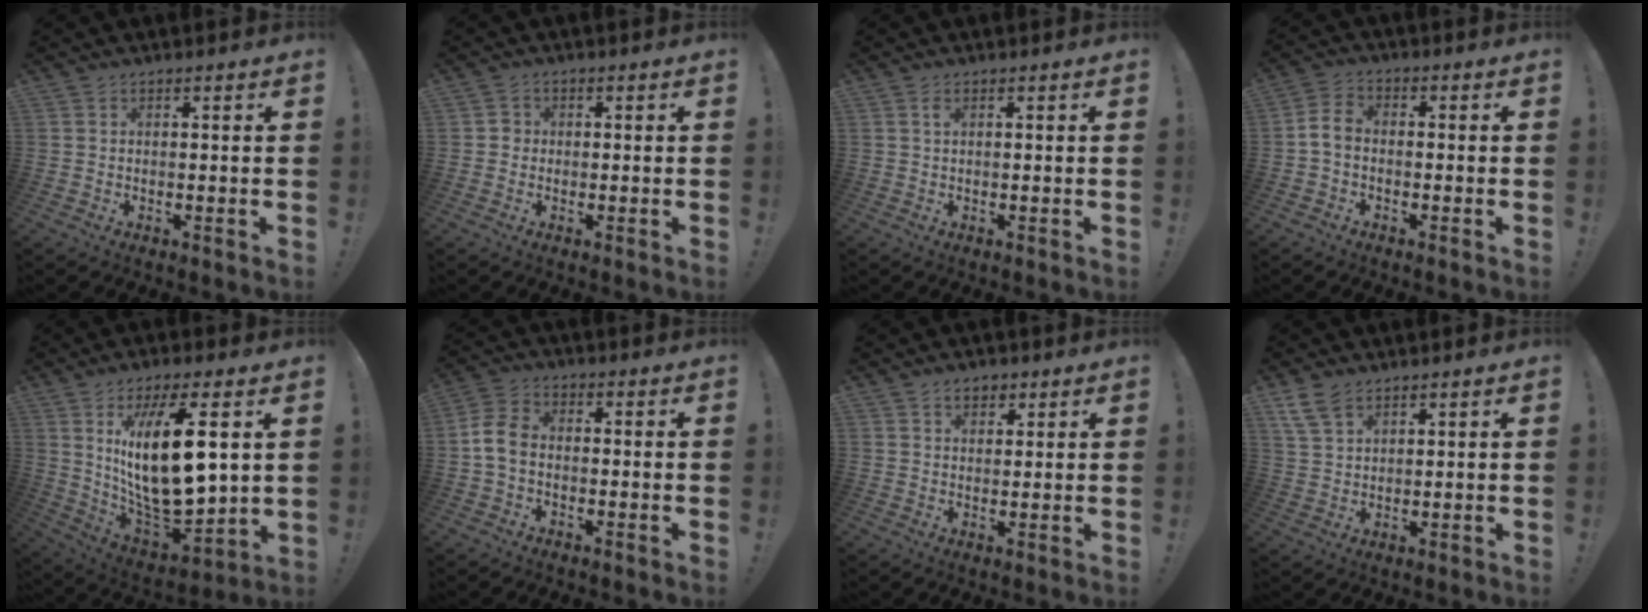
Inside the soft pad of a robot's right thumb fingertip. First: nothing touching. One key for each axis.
{"total": 2.4, "fx": -0.5, "fy": 2.2, "fz": 0.9, "tx": -0.014, "ty": 0.008, "tz": -0.010}
{"total": 1.1, "fx": 0.5, "fy": 0.2, "fz": 0.9, "tx": -0.014, "ty": -0.001, "tz": 0.008}
{"total": 4.9, "fx": -1.4, "fy": 3.2, "fz": 3.5, "tx": -0.078, "ty": 0.014, "tz": -0.023}
{"total": 21.7, "fx": 5.6, "fy": 7.9, "fz": 19.4, "tx": -0.368, "ty": -0.041, "tz": 0.086}
{"total": 6.8, "fx": -1.2, "fy": 4.9, "fz": 4.6, "tx": -0.096, "ty": 0.015, "tz": -0.017}
{"total": 3.7, "fx": 2.1, "fy": 2.4, "fz": 1.8, "tx": -0.025, "ty": -0.002, "tz": 0.037}
{"total": 7.0, "fx": 4.8, "fy": 3.5, "fz": 3.8, "tx": -0.075, "ty": -0.013, "tz": 0.094}